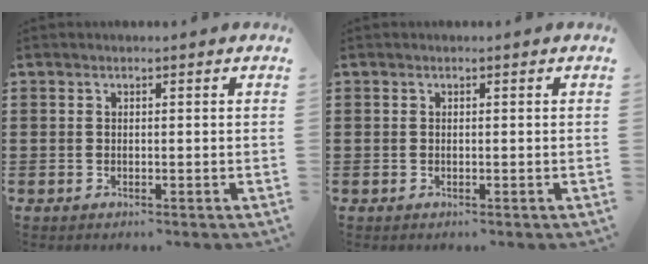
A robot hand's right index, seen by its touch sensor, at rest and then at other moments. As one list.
[{"total": 0.0}]